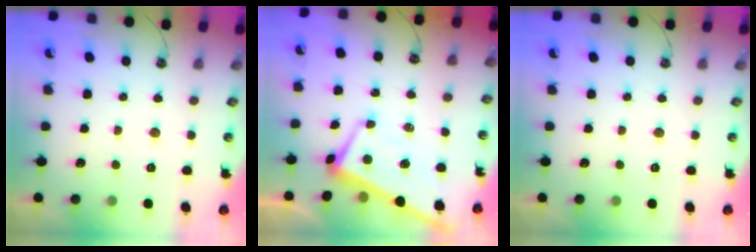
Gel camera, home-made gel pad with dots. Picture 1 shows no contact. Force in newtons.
{"total": 1.5, "press": 1.3, "slide": 0.8}
{"total": 0.0}